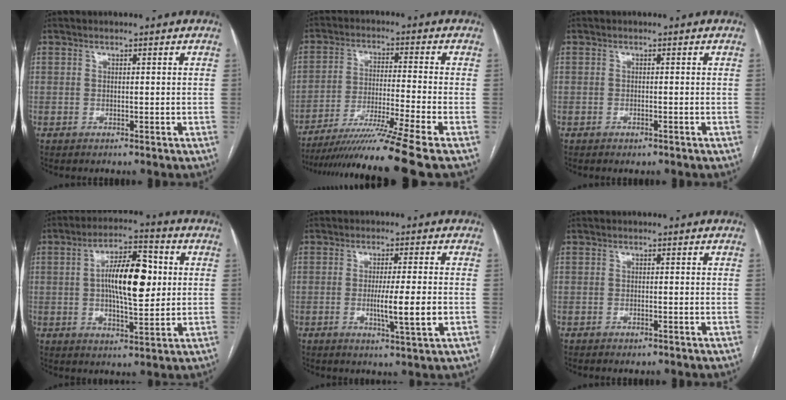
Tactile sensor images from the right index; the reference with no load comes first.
{"total": 14.4, "force": [-11.6, -3.5, 7.8], "torque": [-0.128, -0.040, -0.192]}
{"total": 0.9, "force": [-0.6, 0.3, 0.6], "torque": [-0.011, -0.002, -0.004]}
{"total": 12.1, "force": [1.3, 3.8, 11.4], "torque": [-0.199, 0.017, 0.020]}
{"total": 6.5, "force": [-1.3, -0.3, 6.4], "torque": [-0.108, -0.014, -0.022]}
{"total": 1.0, "force": [-0.6, 0.3, 0.6], "torque": [-0.012, -0.002, -0.005]}